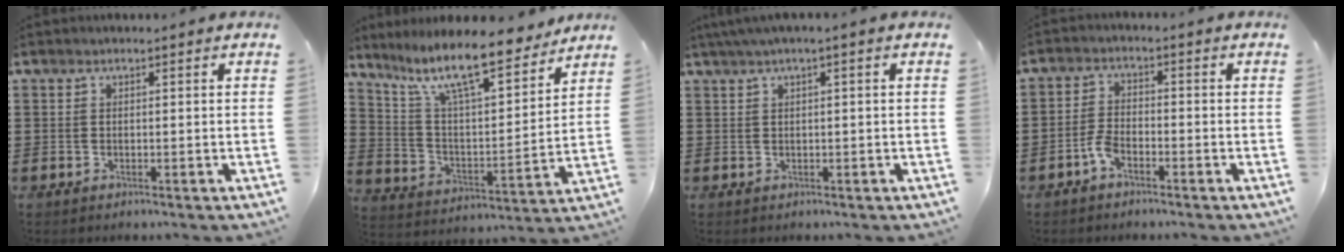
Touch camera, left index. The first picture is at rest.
{"total": 12.3, "force": [10.1, 1.6, 7.0], "torque": [-0.161, -0.053, 0.170]}
{"total": 1.6, "force": [0.2, -0.1, 1.6], "torque": [-0.026, -0.003, 0.003]}
{"total": 3.3, "force": [-2.0, 1.2, 2.2], "torque": [-0.063, 0.000, -0.045]}